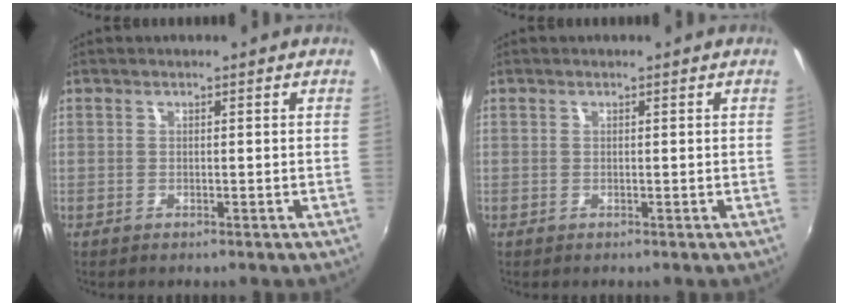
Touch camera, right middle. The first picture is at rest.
{"total": 0.0}